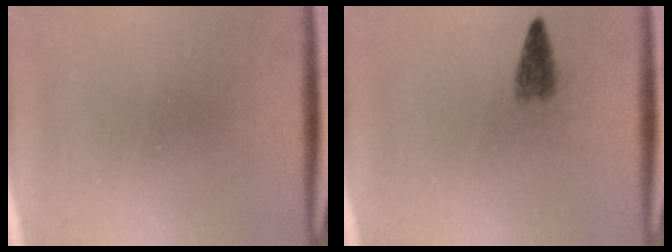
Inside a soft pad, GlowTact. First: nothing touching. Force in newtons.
{"total": 2.2}